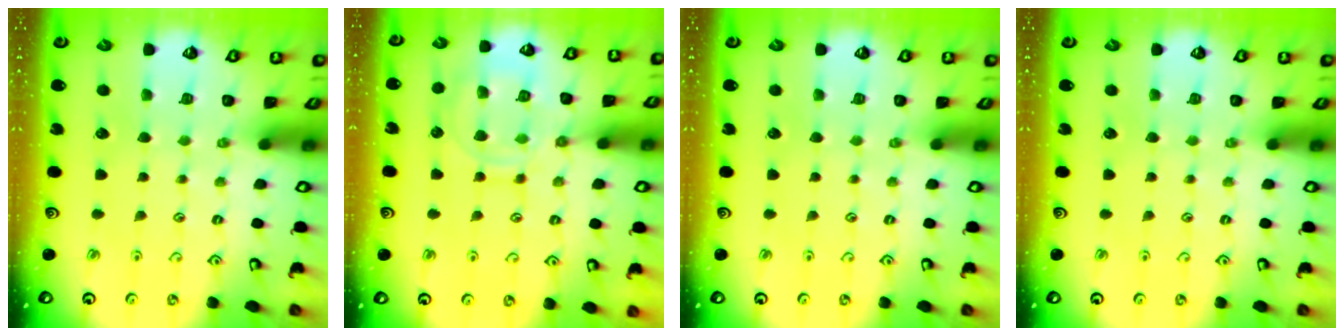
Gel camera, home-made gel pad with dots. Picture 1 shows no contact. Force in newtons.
{"total": 13.1, "press": 13.1, "slide": 1.1}
{"total": 0.0}
{"total": 0.0}